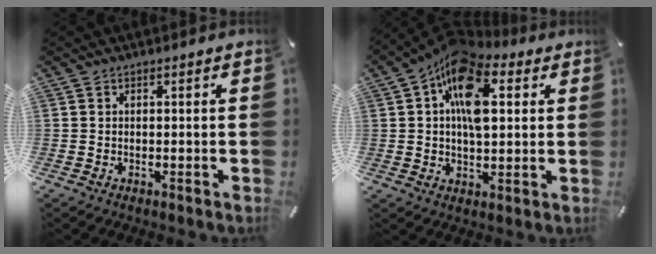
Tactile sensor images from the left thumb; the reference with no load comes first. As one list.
[{"total": 14.6, "force": [4.2, 8.4, 11.2], "torque": [-0.197, -0.007, 0.073]}]